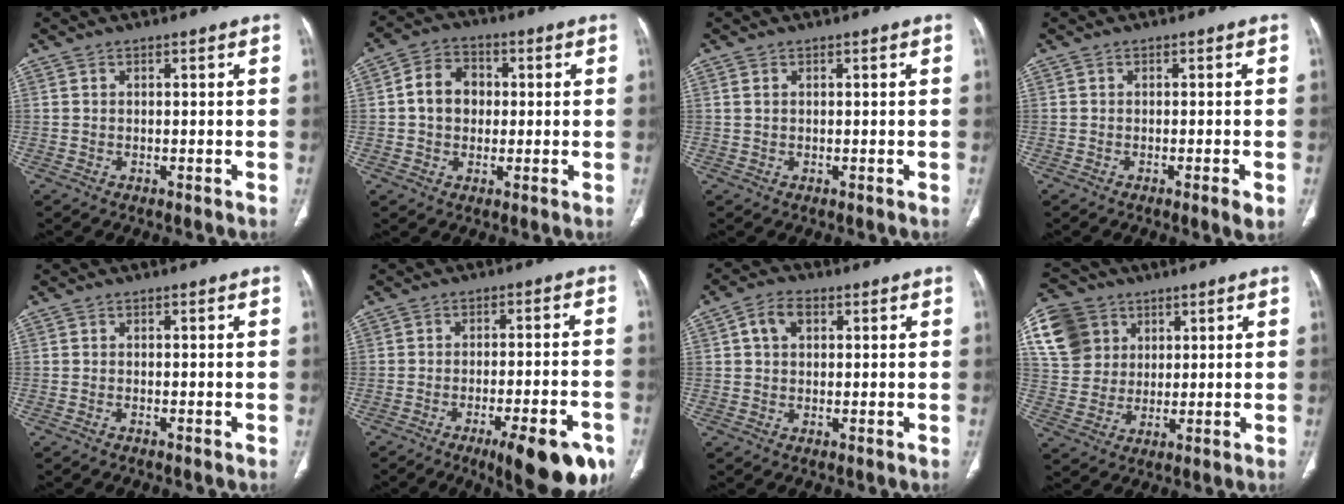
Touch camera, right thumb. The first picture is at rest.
{"total": 7.7, "force": [0.4, 6.3, 4.5], "torque": [-0.054, 0.016, 0.000]}
{"total": 0.9, "force": [0.3, 0.6, 0.6], "torque": [-0.012, 0.002, 0.007]}
{"total": 2.3, "force": [-0.9, 0.2, 2.1], "torque": [-0.033, -0.005, -0.015]}
{"total": 0.0}
{"total": 14.7, "force": [-8.3, 4.0, 11.5], "torque": [-0.110, 0.039, -0.111]}
{"total": 4.7, "force": [1.4, 3.3, 3.1], "torque": [-0.050, 0.009, 0.023]}
{"total": 13.9, "force": [5.2, 11.7, 5.4], "torque": [-0.091, 0.011, 0.098]}